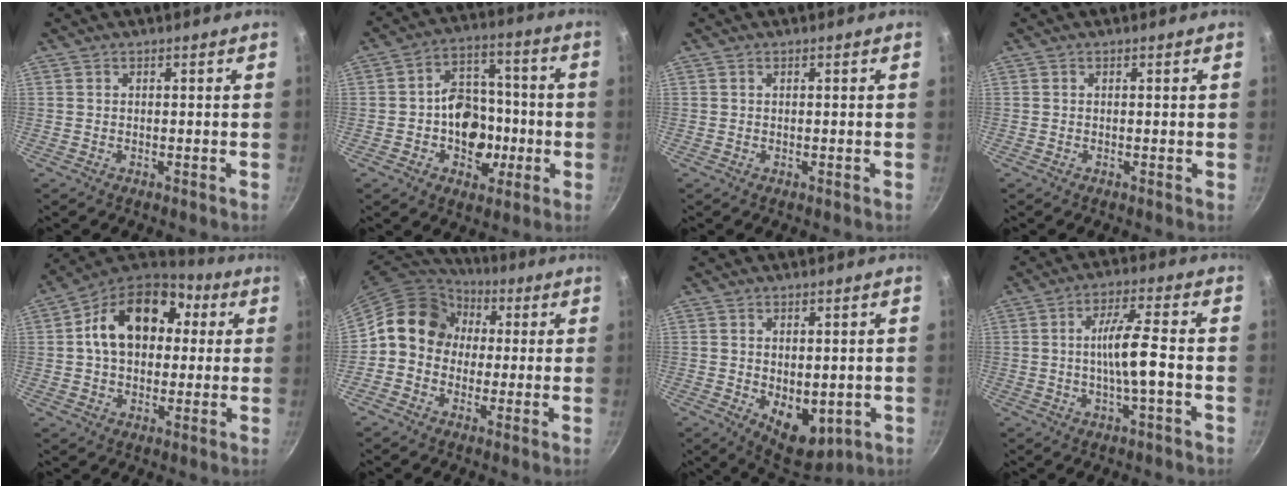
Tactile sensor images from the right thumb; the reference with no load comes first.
{"total": 13.5, "force": [-2.4, 10.4, 8.2], "torque": [-0.073, 0.031, -0.042]}
{"total": 0.0}
{"total": 0.0}
{"total": 19.0, "force": [3.8, 13.5, 12.8], "torque": [-0.189, 0.031, 0.044]}
{"total": 12.5, "force": [1.1, 11.1, 5.6], "torque": [-0.054, 0.029, -0.006]}
{"total": 8.5, "force": [-1.0, 5.3, 6.6], "torque": [-0.070, -0.018, 0.002]}
{"total": 7.8, "force": [-1.2, 1.1, 7.7], "torque": [-0.139, 0.021, -0.023]}